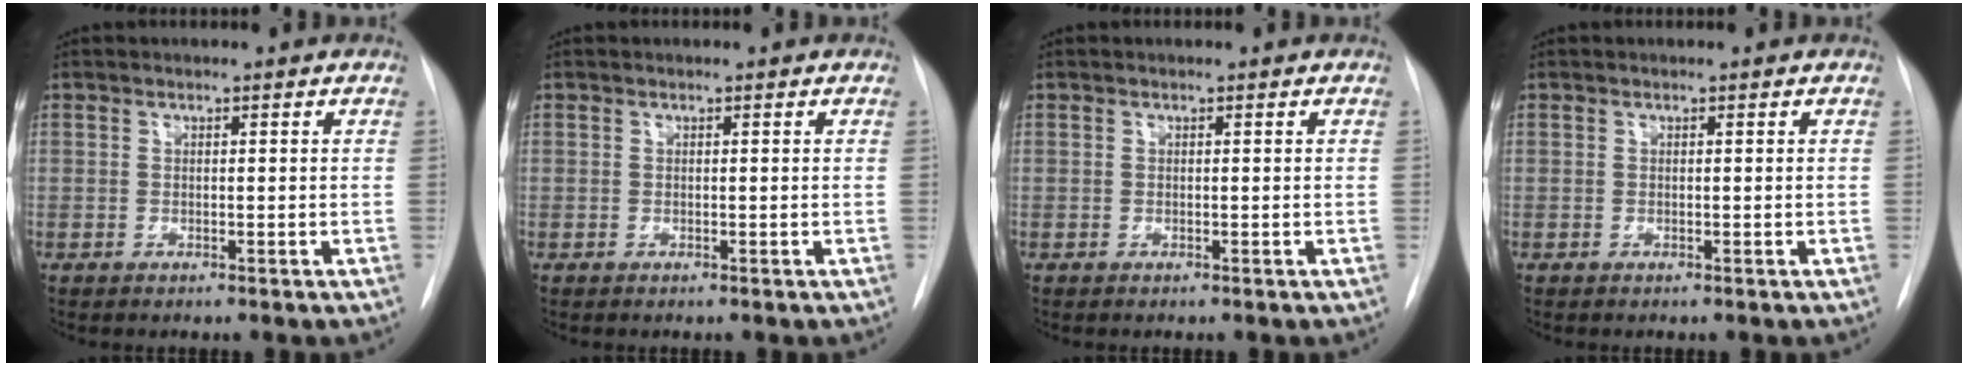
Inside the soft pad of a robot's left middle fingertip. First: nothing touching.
{"total": 0.0}
{"total": 0.0}
{"total": 0.0}